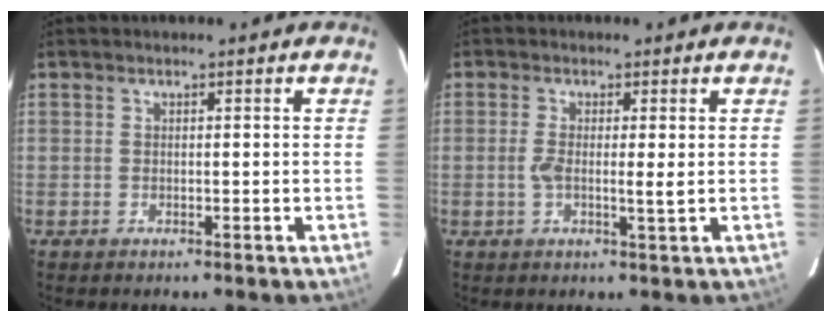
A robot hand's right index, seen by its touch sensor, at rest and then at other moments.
{"total": 3.3, "force": [0.1, 0.3, 3.3], "torque": [-0.063, -0.002, 0.000]}